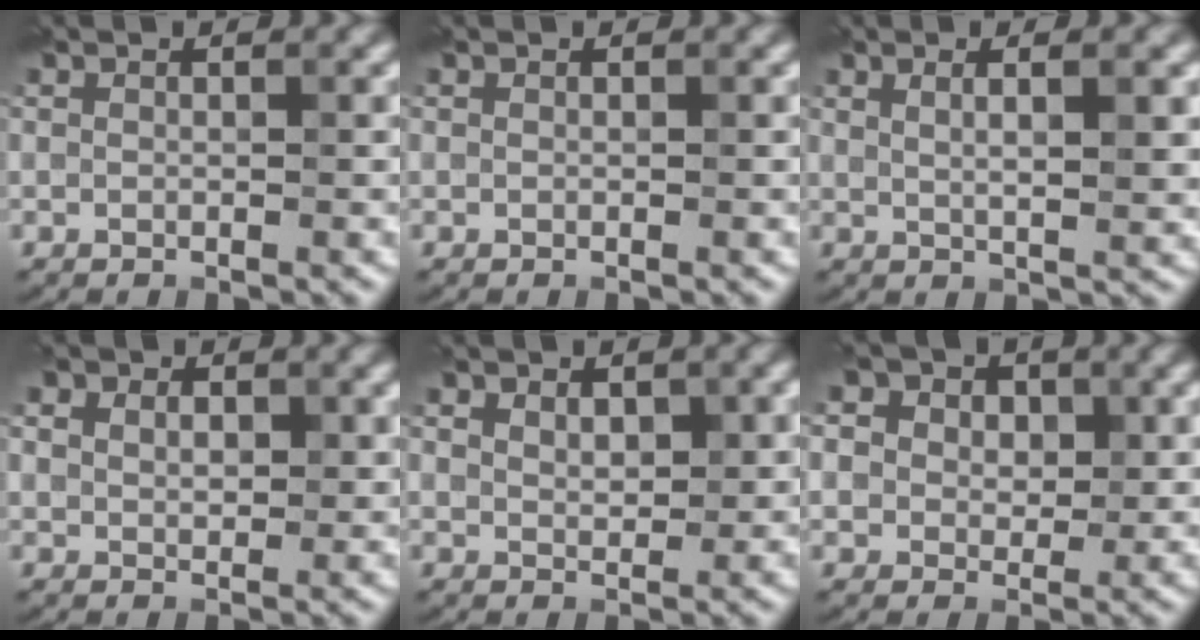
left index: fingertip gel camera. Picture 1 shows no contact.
{"total": 0.0}
{"total": 3.7, "force": [1.3, 1.1, 3.2], "torque": [-0.039, 0.004, 0.018]}
{"total": 5.9, "force": [2.7, 4.1, 3.3], "torque": [-0.052, 0.019, 0.019]}
{"total": 3.7, "force": [1.3, 2.3, 2.5], "torque": [-0.033, 0.001, 0.019]}
{"total": 12.2, "force": [5.6, 9.1, 5.9], "torque": [-0.112, 0.032, 0.069]}